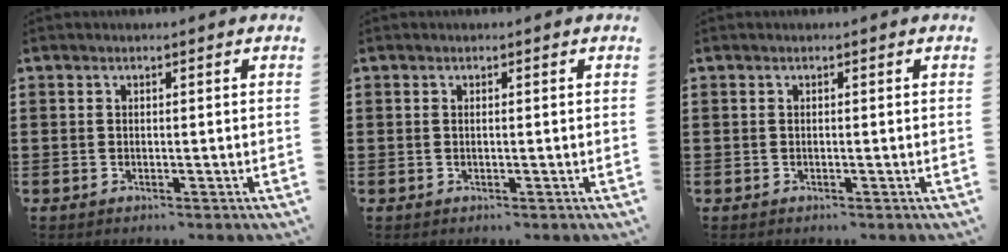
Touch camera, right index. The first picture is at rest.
{"total": 0.0}
{"total": 0.0}